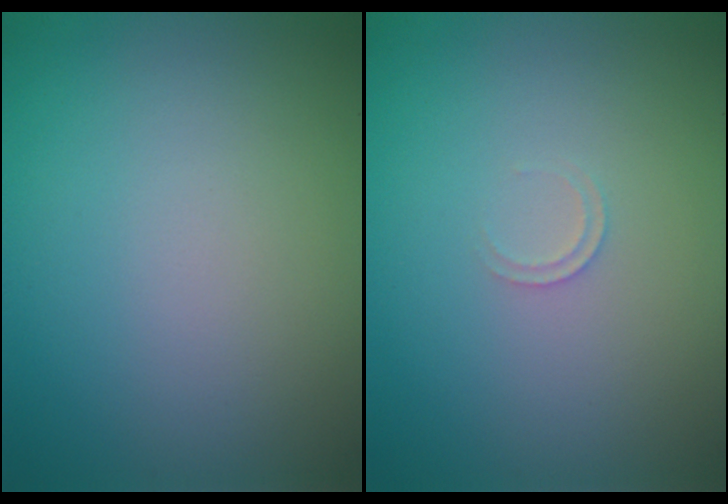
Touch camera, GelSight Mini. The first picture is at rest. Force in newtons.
{"total": 0.7, "press": 0.7, "slide": 0.1}